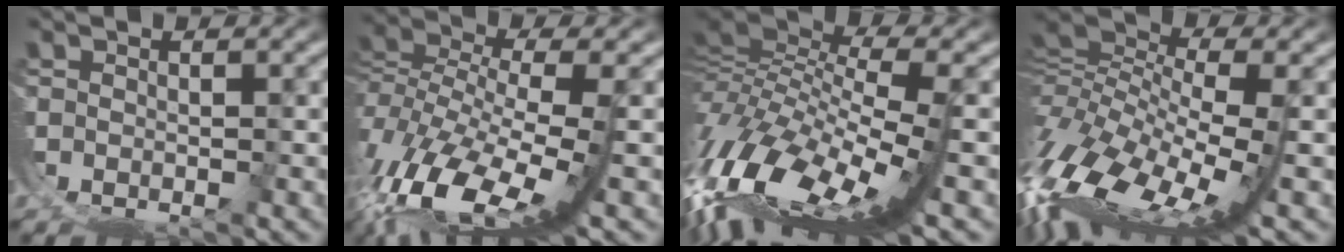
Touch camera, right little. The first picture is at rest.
{"total": 7.9, "force": [-0.2, 3.8, 6.9], "torque": [-0.167, -0.029, 0.012]}
{"total": 15.1, "force": [0.0, 8.1, 12.8], "torque": [-0.247, -0.028, 0.018]}
{"total": 11.3, "force": [1.6, 5.9, 9.5], "torque": [-0.204, -0.031, 0.045]}